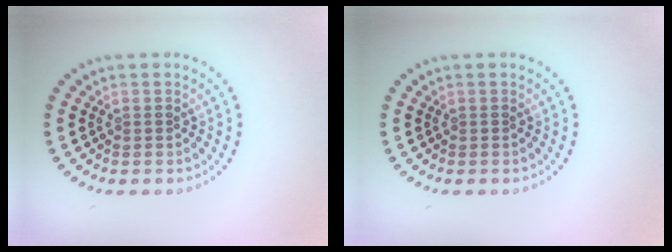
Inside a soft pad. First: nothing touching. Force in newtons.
{"total": 0.0}